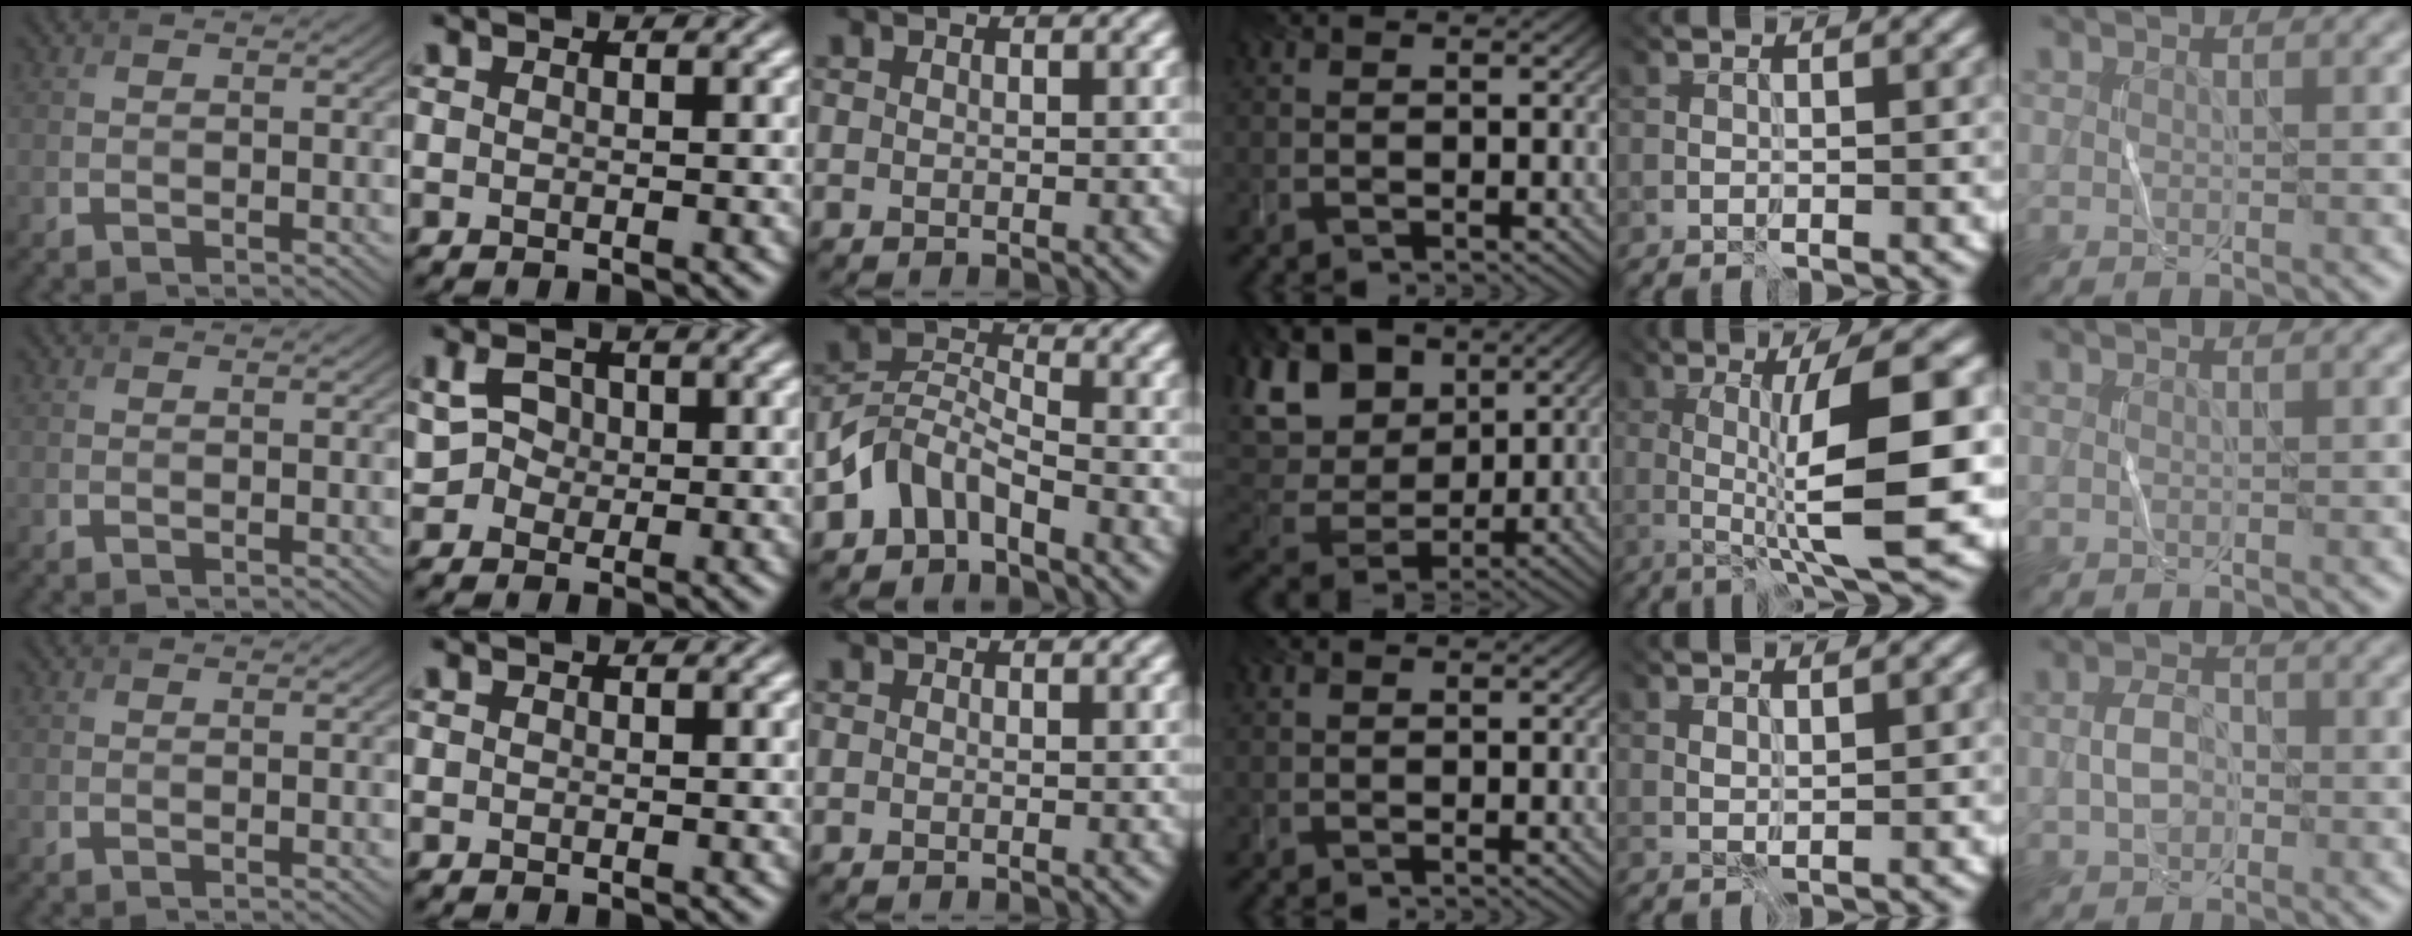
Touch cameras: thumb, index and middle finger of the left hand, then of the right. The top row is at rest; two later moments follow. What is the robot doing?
{"motion": "wrap", "object": "cellophane"}